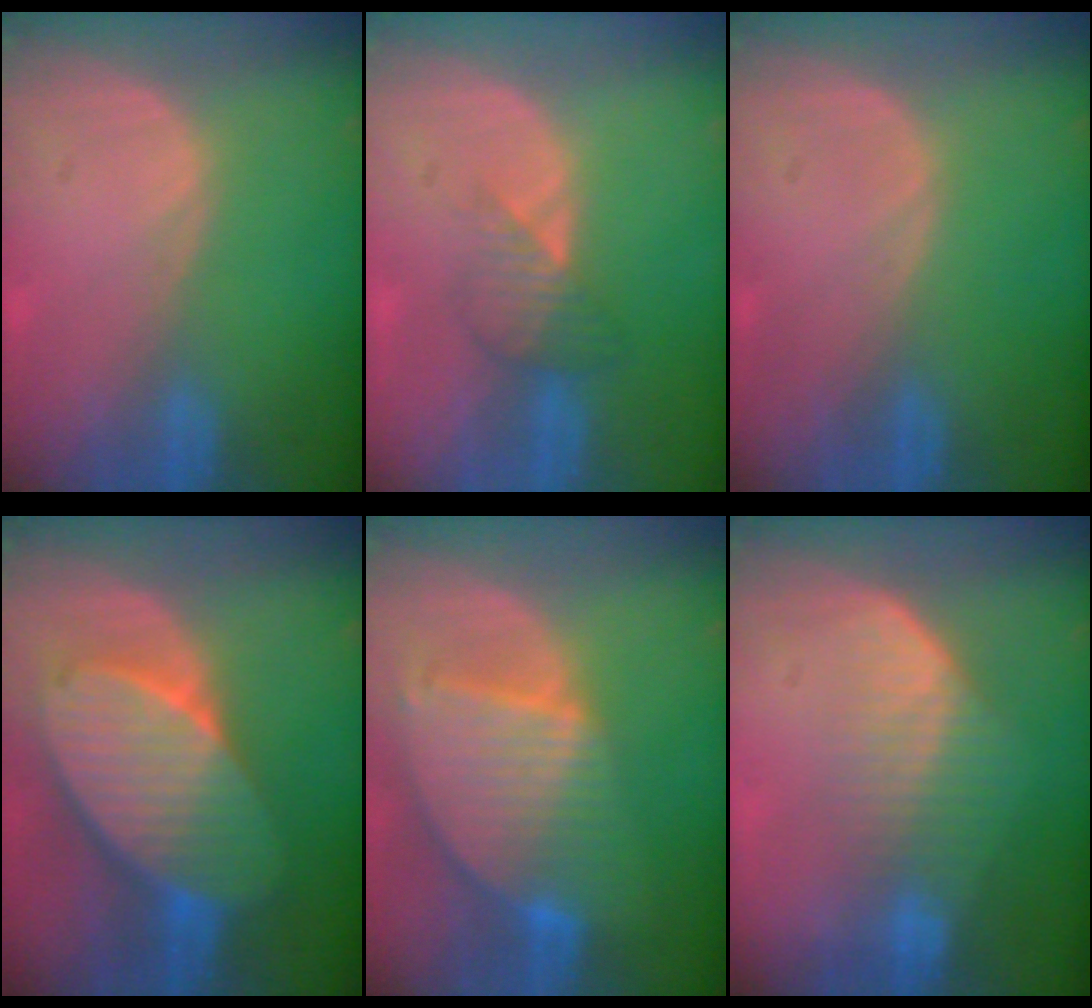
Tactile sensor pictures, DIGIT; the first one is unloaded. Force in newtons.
{"total": 3.4, "press": 3.2, "slide": 1.2}
{"total": 0.0}
{"total": 10.8, "press": 10.8, "slide": 0.6}
{"total": 9.4, "press": 8.1, "slide": 4.8}
{"total": 7.4, "press": 6.3, "slide": 3.9}